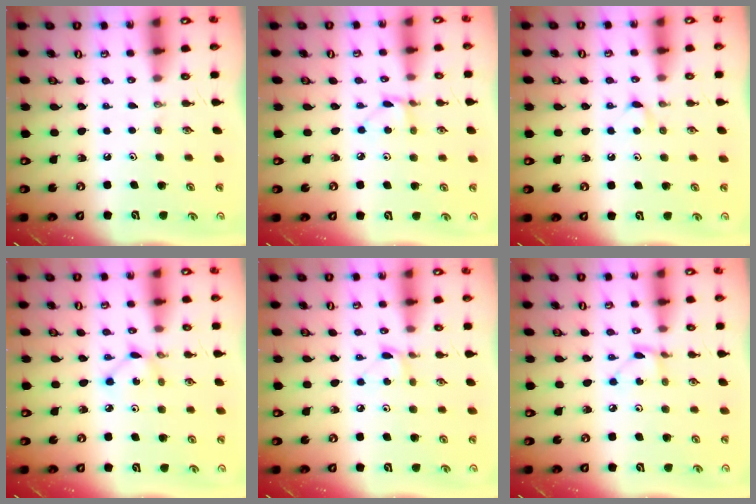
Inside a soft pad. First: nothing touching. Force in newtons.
{"total": 2.7, "press": 2.7, "slide": 0.3}
{"total": 4.2, "press": 4.2, "slide": 0.5}
{"total": 2.1, "press": 2.1, "slide": 0.1}
{"total": 4.1, "press": 4.1, "slide": 0.6}
{"total": 2.0, "press": 2.0, "slide": 0.1}